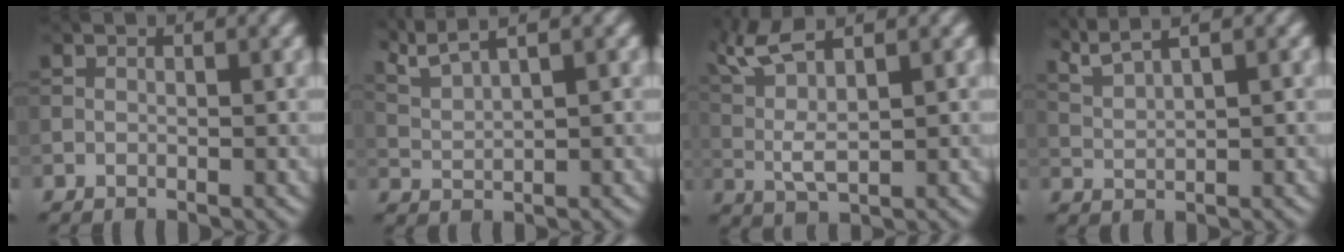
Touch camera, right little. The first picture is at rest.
{"total": 3.9, "force": [3.1, 0.3, 2.3], "torque": [-0.065, 0.021, 0.068]}
{"total": 4.6, "force": [2.6, 0.6, 3.8], "torque": [-0.096, 0.016, 0.075]}
{"total": 3.5, "force": [2.7, 0.3, 2.2], "torque": [-0.055, 0.019, 0.059]}